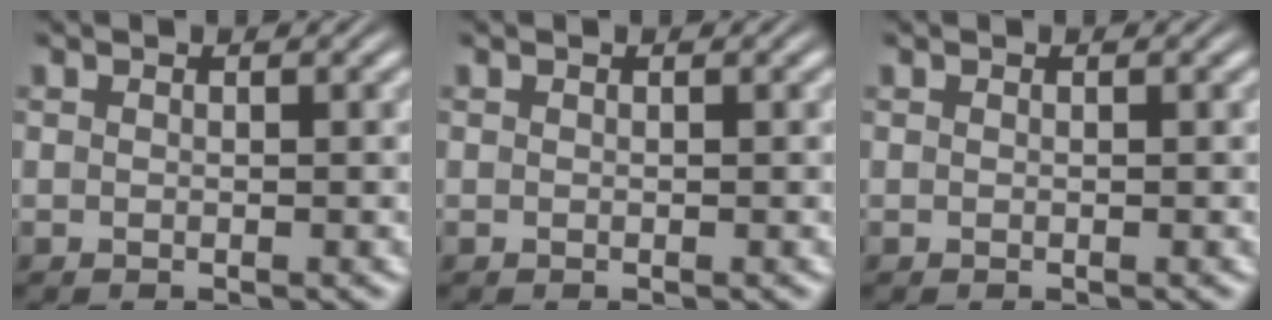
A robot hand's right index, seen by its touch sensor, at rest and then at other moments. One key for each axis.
{"total": 0.0}
{"total": 0.0}